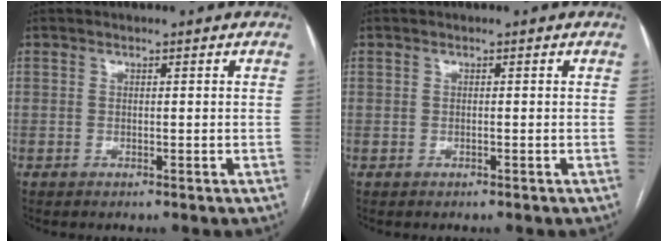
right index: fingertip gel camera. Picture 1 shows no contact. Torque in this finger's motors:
{"motor_torque": [0.01, 0.12, 0.00, 0.00]}